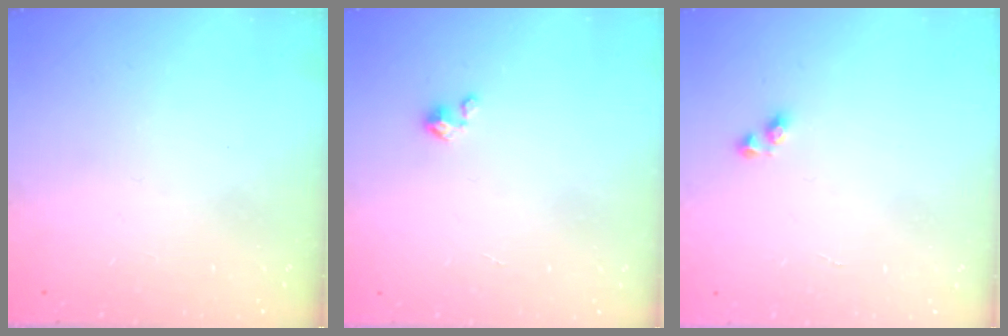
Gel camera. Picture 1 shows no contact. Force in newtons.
{"total": 2.2, "press": 2.1, "slide": 0.3}
{"total": 3.2, "press": 3.2, "slide": 0.4}